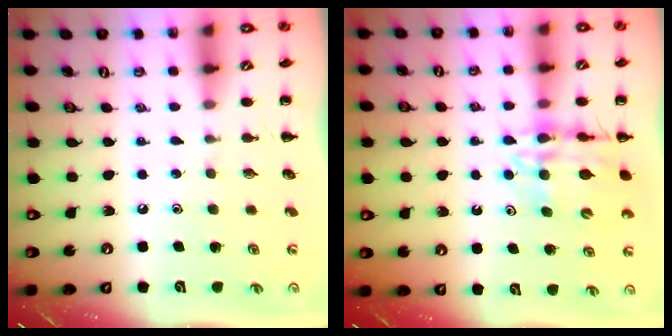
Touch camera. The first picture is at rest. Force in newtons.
{"total": 12.1, "press": 11.7, "slide": 3.2}